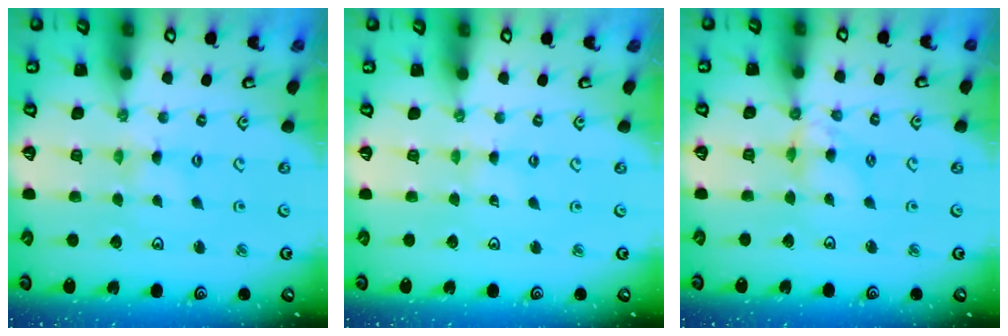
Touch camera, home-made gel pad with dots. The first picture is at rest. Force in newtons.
{"total": 1.1, "press": 1.1, "slide": 0.2}
{"total": 6.7, "press": 6.7, "slide": 0.6}